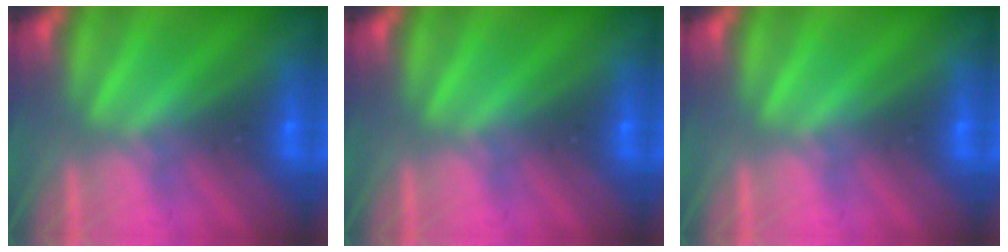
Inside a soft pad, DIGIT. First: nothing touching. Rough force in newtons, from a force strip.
{"total": 0.0}
{"total": 0.0}